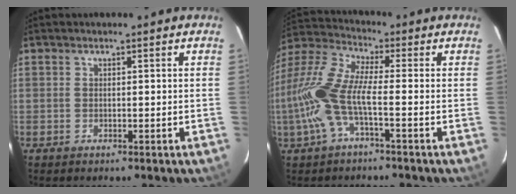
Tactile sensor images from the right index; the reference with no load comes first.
{"total": 12.7, "force": [-2.8, 3.2, 11.9], "torque": [-0.258, 0.001, -0.059]}